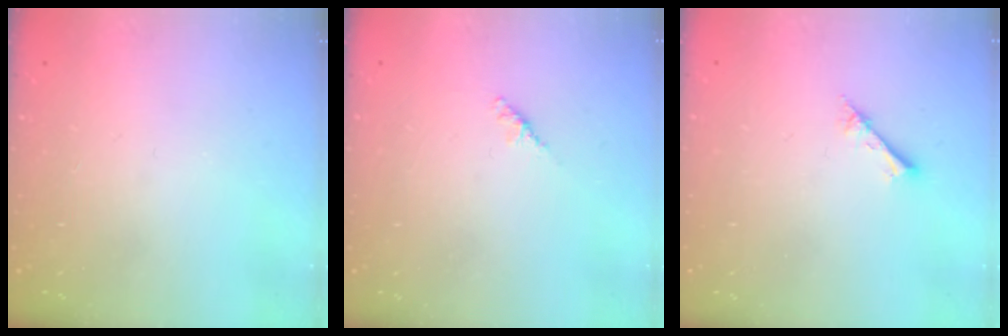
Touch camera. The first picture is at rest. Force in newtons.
{"total": 1.8, "press": 1.7, "slide": 0.6}
{"total": 2.4, "press": 2.4, "slide": 0.3}